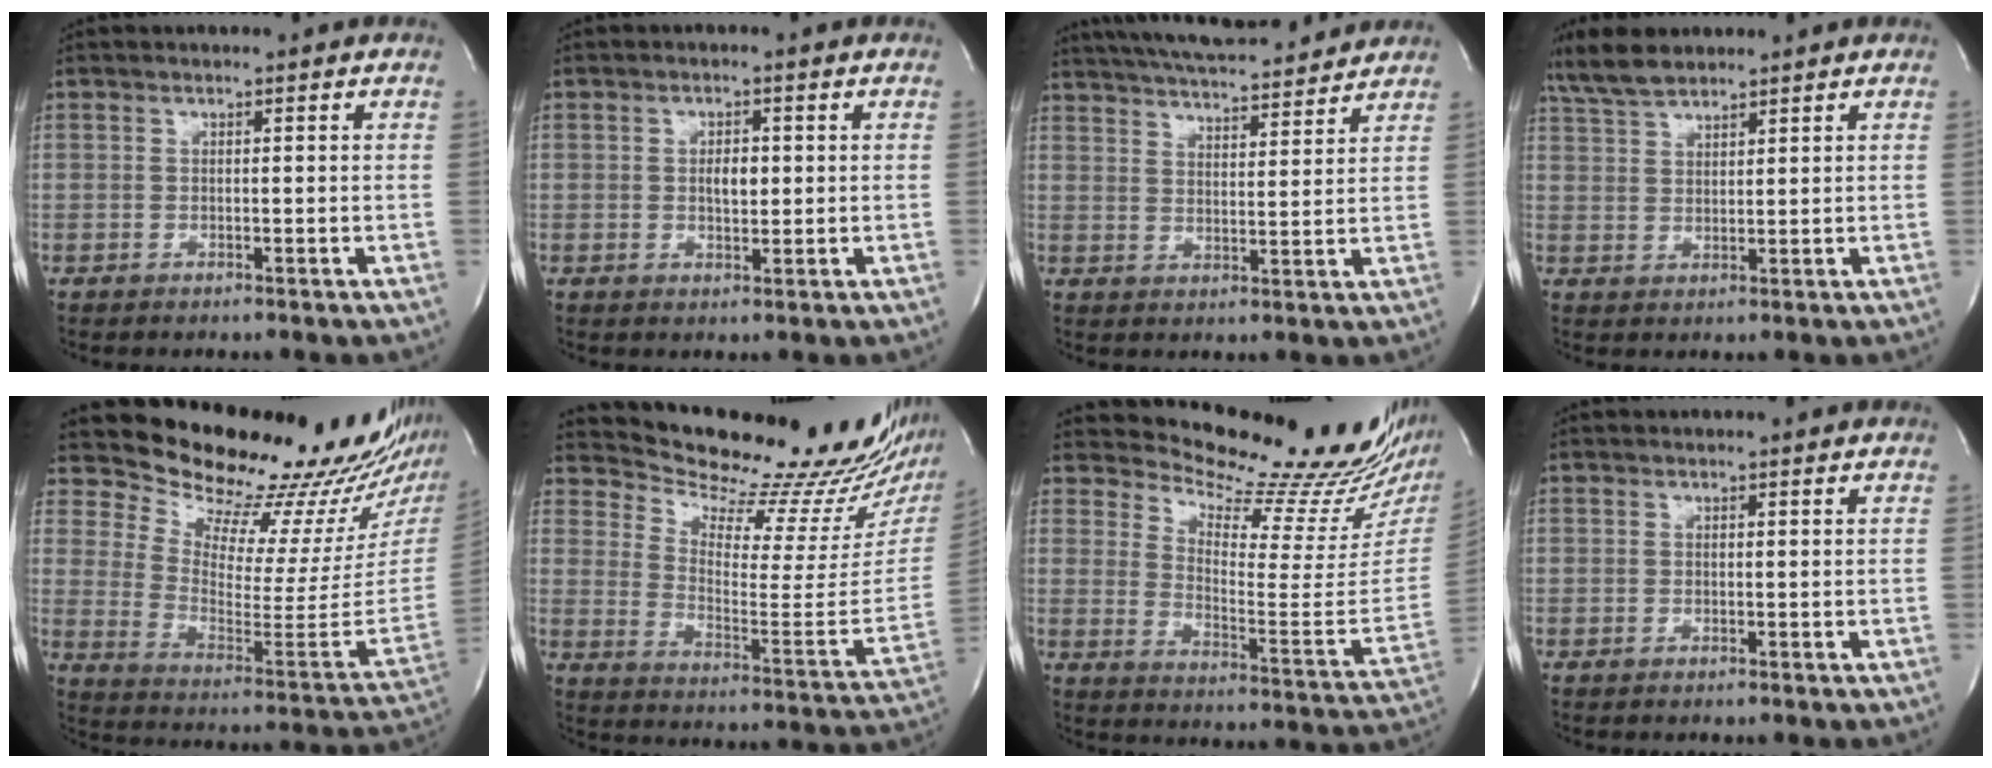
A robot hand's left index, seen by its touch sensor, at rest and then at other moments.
{"total": 2.4, "force": [-0.1, 1.2, 2.1], "torque": [-0.033, -0.002, -0.002]}
{"total": 16.2, "force": [14.7, 2.5, 6.2], "torque": [-0.112, 0.024, 0.214]}
{"total": 5.5, "force": [4.9, 1.3, 2.3], "torque": [-0.060, 0.014, 0.101]}
{"total": 24.1, "force": [21.5, 3.1, 10.6], "torque": [-0.167, -0.100, 0.289]}
{"total": 24.0, "force": [22.4, 2.2, 8.2], "torque": [-0.122, -0.109, 0.288]}
{"total": 21.1, "force": [19.6, 1.2, 7.6], "torque": [-0.117, -0.122, 0.246]}
{"total": 0.0}